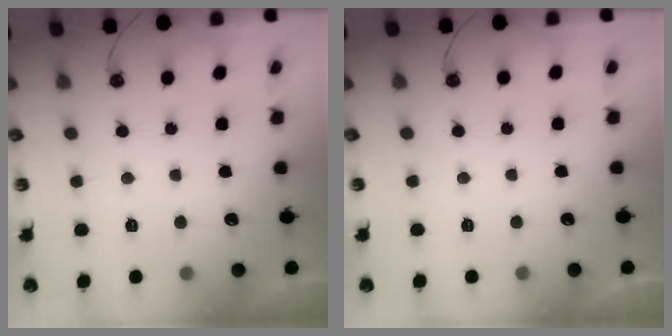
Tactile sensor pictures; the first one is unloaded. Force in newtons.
{"total": 0.0}